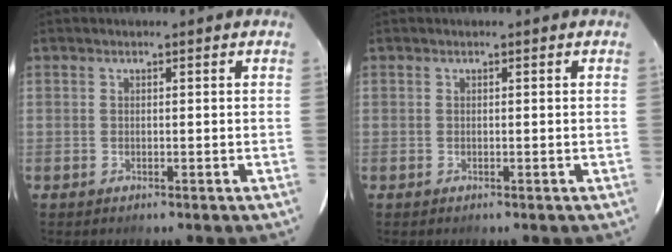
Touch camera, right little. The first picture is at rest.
{"total": 0.0}